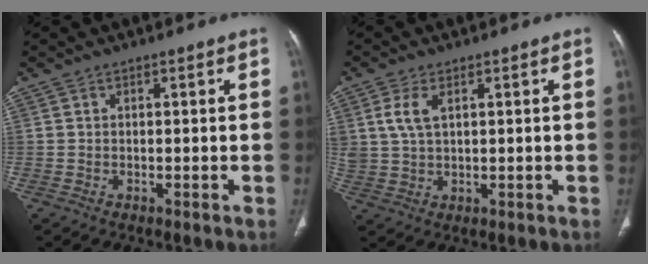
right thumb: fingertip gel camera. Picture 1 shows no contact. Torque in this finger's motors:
{"motor_torque": [-0.20, -0.21, 0.64, 0.47, 0.06]}